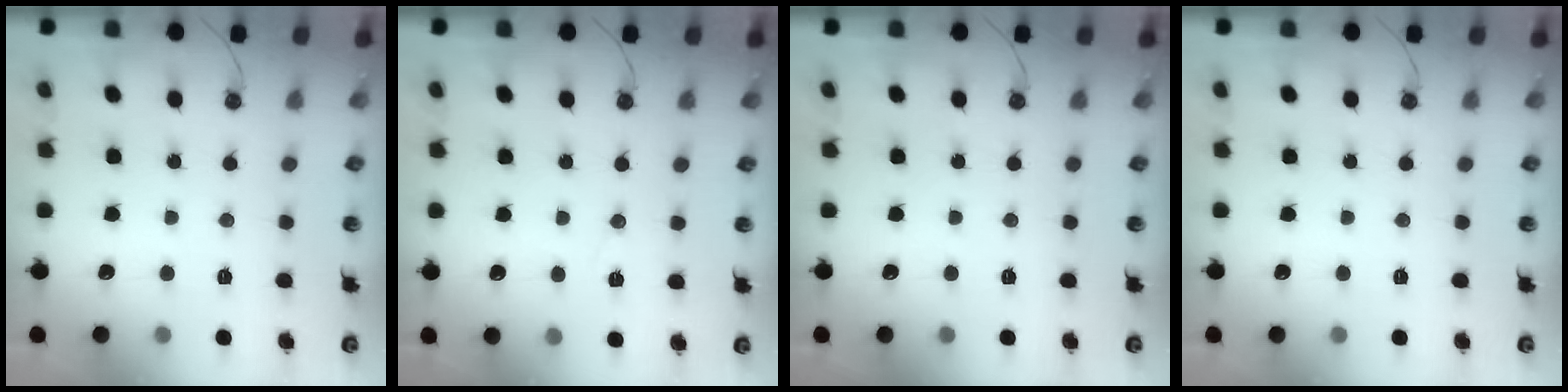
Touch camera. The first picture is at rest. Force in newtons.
{"total": 5.3, "press": 2.9, "slide": 4.5}
{"total": 0.0}
{"total": 0.0}